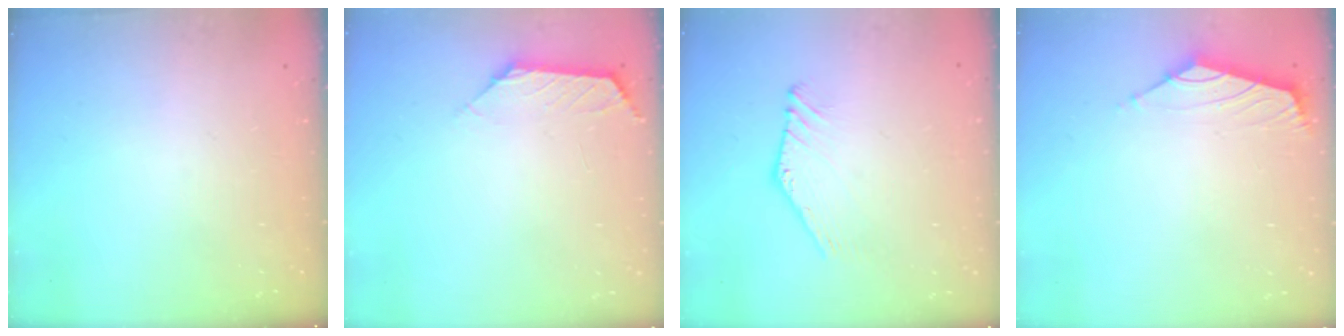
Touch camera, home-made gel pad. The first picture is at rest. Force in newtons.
{"total": 1.0, "press": 0.8, "slide": 0.5}
{"total": 2.0, "press": 2.0, "slide": 0.0}
{"total": 1.6, "press": 1.4, "slide": 0.6}